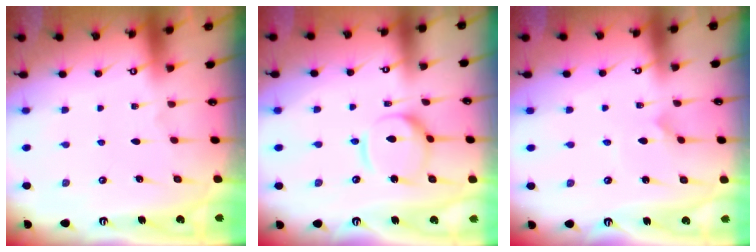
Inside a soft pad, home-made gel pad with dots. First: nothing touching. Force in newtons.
{"total": 10.2, "press": 10.2, "slide": 1.0}
{"total": 2.9, "press": 2.9, "slide": 0.2}